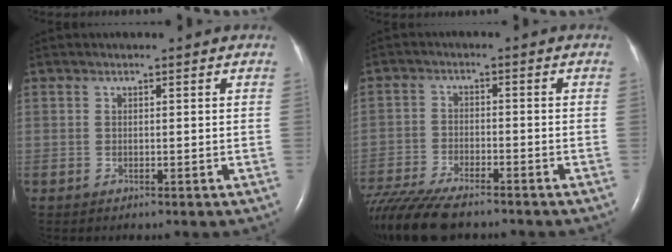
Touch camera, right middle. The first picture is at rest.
{"total": 12.4, "force": [-10.4, 2.3, 6.3], "torque": [-0.116, -0.029, -0.172]}